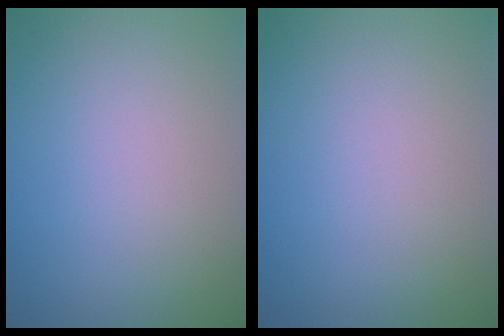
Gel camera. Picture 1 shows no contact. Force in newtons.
{"total": 0.0}